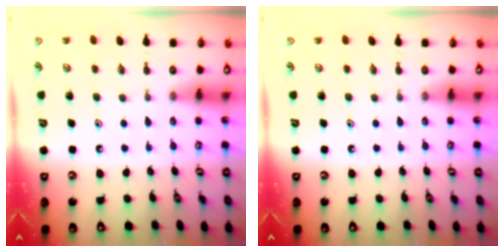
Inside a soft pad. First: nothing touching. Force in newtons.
{"total": 0.0}